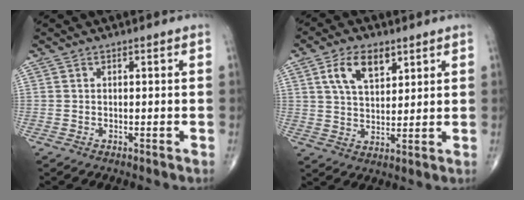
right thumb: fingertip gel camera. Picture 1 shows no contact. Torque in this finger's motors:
{"motor_torque": [0.23, 0.21, 0.75, 0.44, 0.22]}